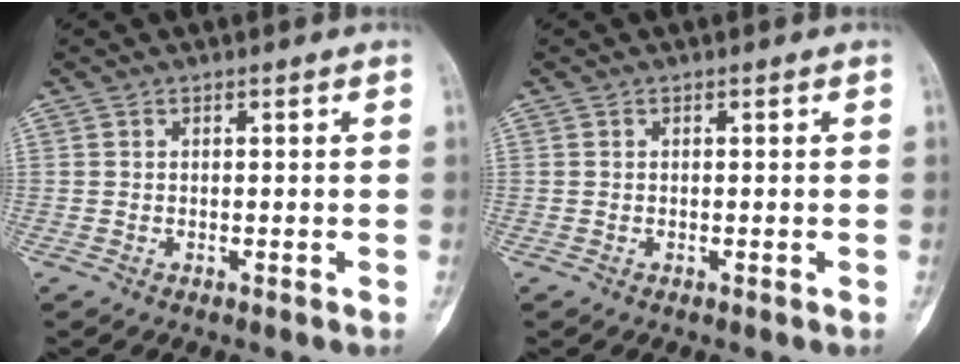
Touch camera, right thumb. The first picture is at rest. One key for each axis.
{"total": 0.0}